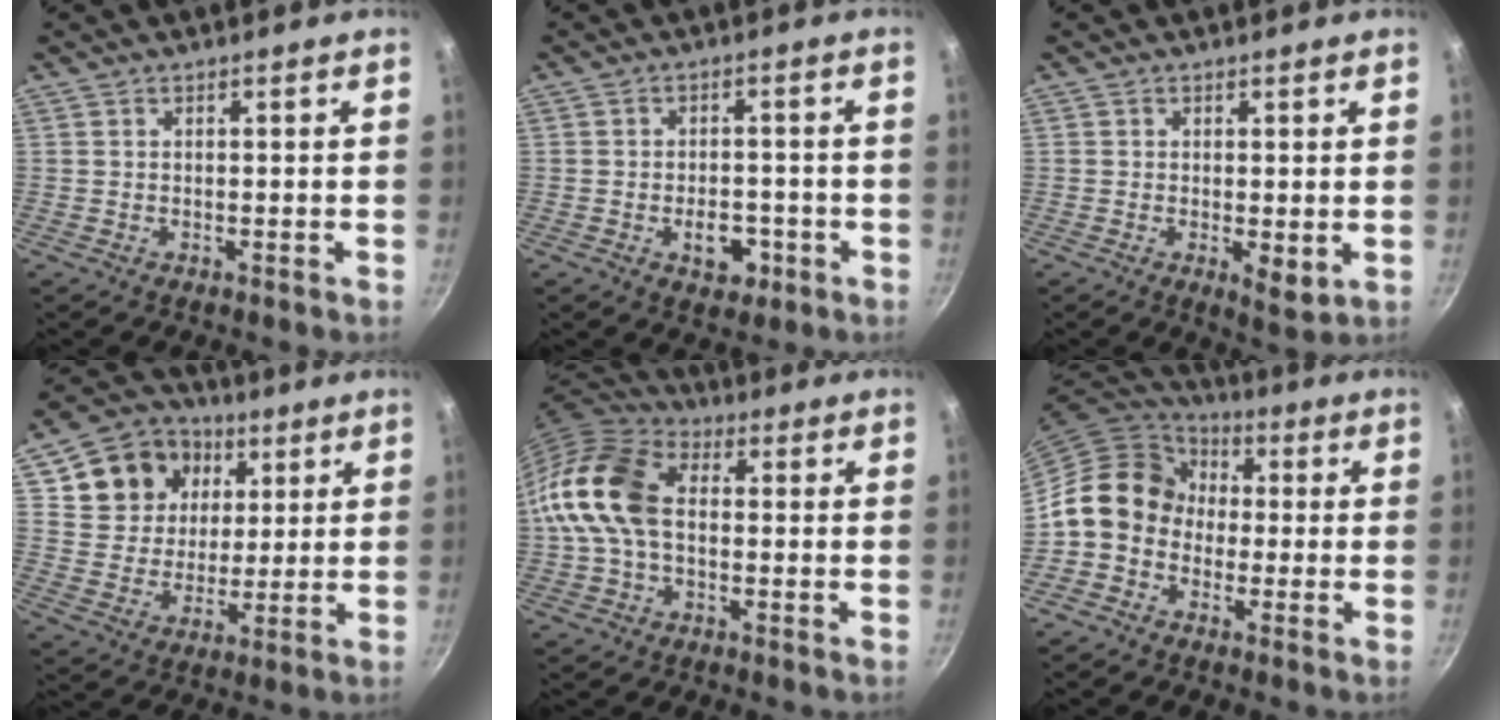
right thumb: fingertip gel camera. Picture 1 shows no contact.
{"total": 5.9, "force": [-2.2, 3.9, 3.9], "torque": [-0.032, 0.013, -0.029]}
{"total": 4.0, "force": [-0.3, 1.8, 3.6], "torque": [-0.054, -0.015, -0.002]}
{"total": 15.0, "force": [5.6, 12.5, 6.1], "torque": [-0.086, 0.001, 0.096]}
{"total": 15.0, "force": [0.1, 10.1, 11.1], "torque": [-0.199, 0.035, -0.017]}
{"total": 12.4, "force": [-0.9, 10.5, 6.5], "torque": [-0.070, 0.037, -0.038]}